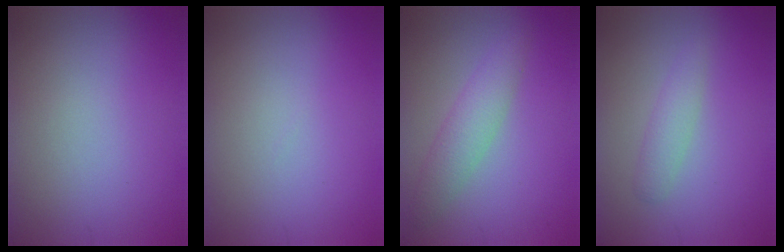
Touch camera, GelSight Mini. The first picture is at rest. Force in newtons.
{"total": 0.0}
{"total": 2.8, "press": 2.8, "slide": 0.0}
{"total": 1.1, "press": 1.1, "slide": 0.1}